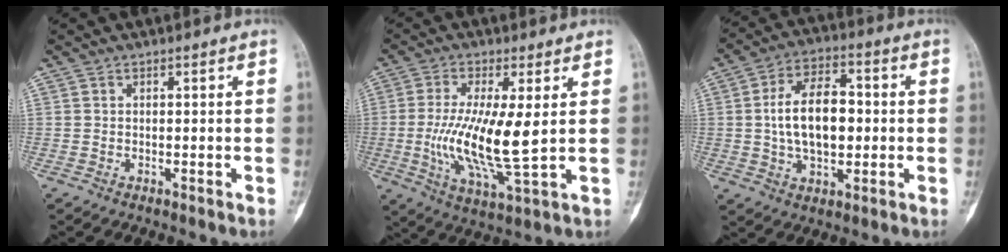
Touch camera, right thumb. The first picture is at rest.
{"total": 13.5, "force": [0.3, 3.2, 13.1], "torque": [-0.275, -0.022, 0.011]}
{"total": 13.5, "force": [0.3, 8.0, 10.9], "torque": [-0.173, 0.016, 0.004]}